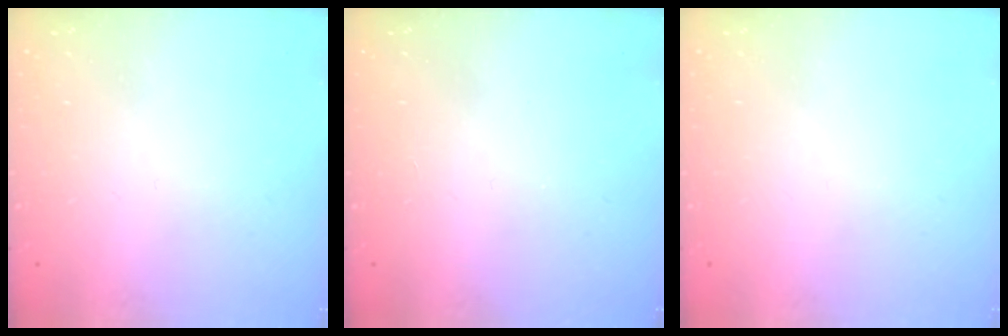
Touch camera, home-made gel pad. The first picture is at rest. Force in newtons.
{"total": 2.8, "press": 2.8, "slide": 0.4}
{"total": 0.0}